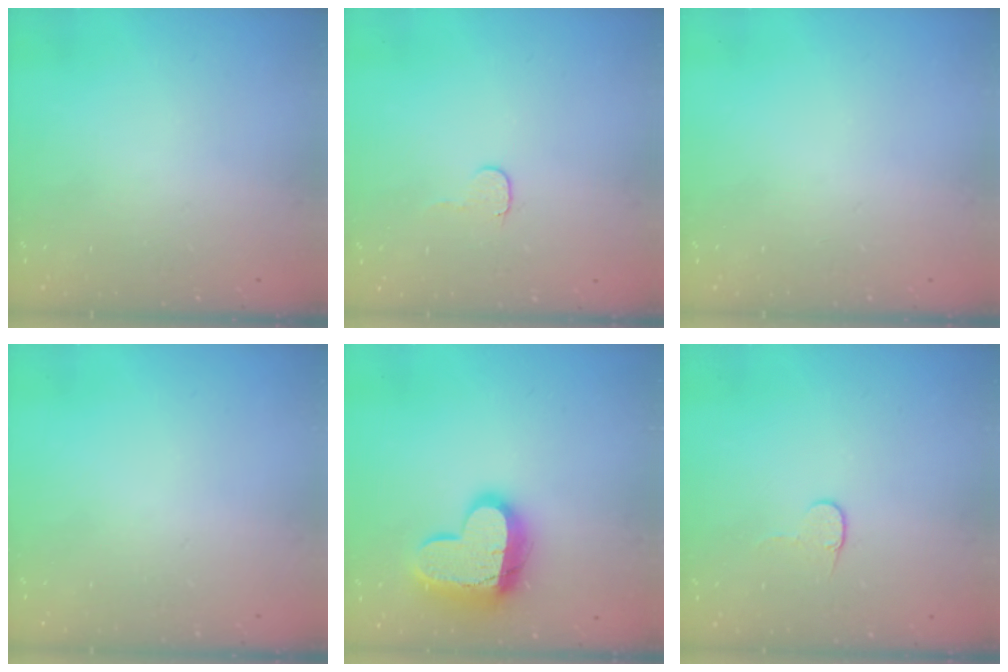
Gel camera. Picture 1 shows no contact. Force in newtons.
{"total": 4.4, "press": 4.4, "slide": 0.3}
{"total": 0.0}
{"total": 0.0}
{"total": 16.4, "press": 16.3, "slide": 1.5}
{"total": 4.3, "press": 4.3, "slide": 0.4}